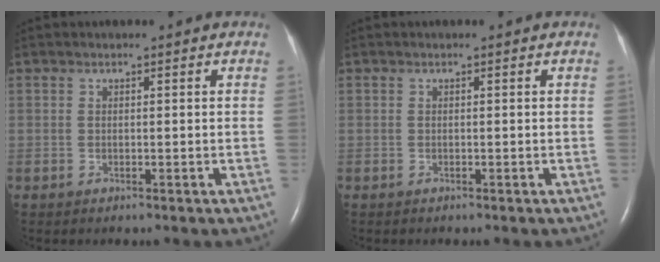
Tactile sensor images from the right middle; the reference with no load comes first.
{"total": 0.0}